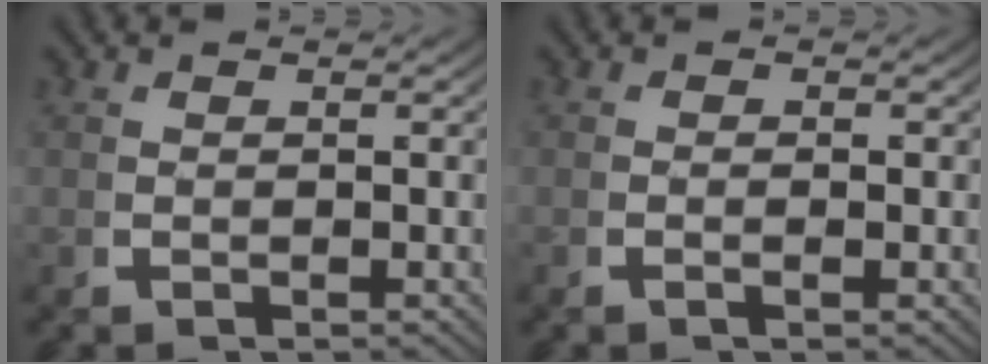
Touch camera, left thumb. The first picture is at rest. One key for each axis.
{"total": 0.5, "fx": -0.2, "fy": 0.2, "fz": 0.5, "tx": -0.013, "ty": 0.000, "tz": -0.007}